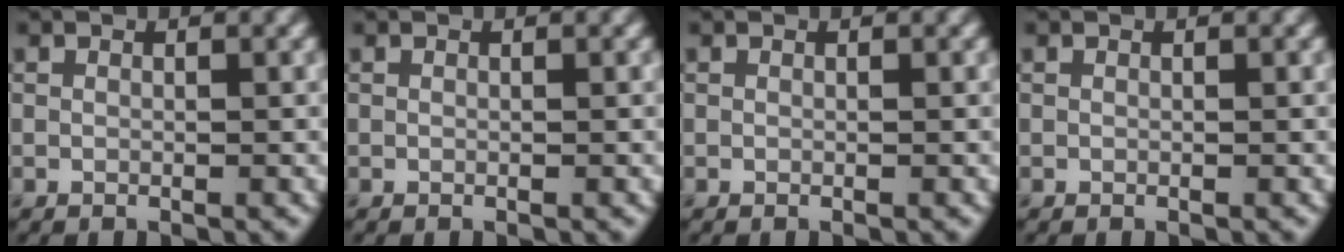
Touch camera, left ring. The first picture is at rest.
{"total": 0.0}
{"total": 0.0}
{"total": 0.0}